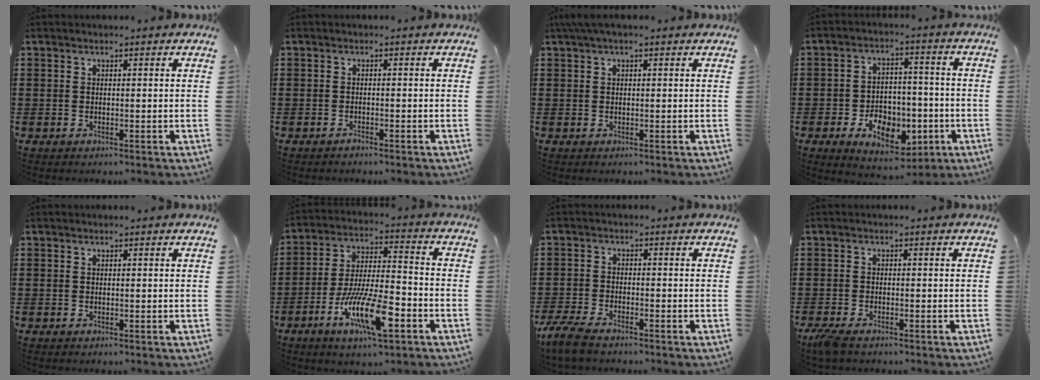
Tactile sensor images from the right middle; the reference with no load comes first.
{"total": 0.7, "force": [-0.6, 0.1, 0.3], "torque": [-0.008, -0.002, -0.012]}
{"total": 1.6, "force": [0.8, 0.3, 1.3], "torque": [-0.027, 0.004, 0.014]}
{"total": 7.5, "force": [-3.3, 4.8, 4.6], "torque": [-0.053, 0.012, -0.059]}
{"total": 0.0}
{"total": 11.9, "force": [-5.4, 3.4, 10.0], "torque": [-0.202, -0.001, -0.101]}
{"total": 4.1, "force": [-3.6, 0.6, 2.0], "torque": [-0.061, -0.010, -0.077]}
{"total": 1.9, "force": [-1.5, 0.4, 1.2], "torque": [-0.035, -0.005, -0.032]}